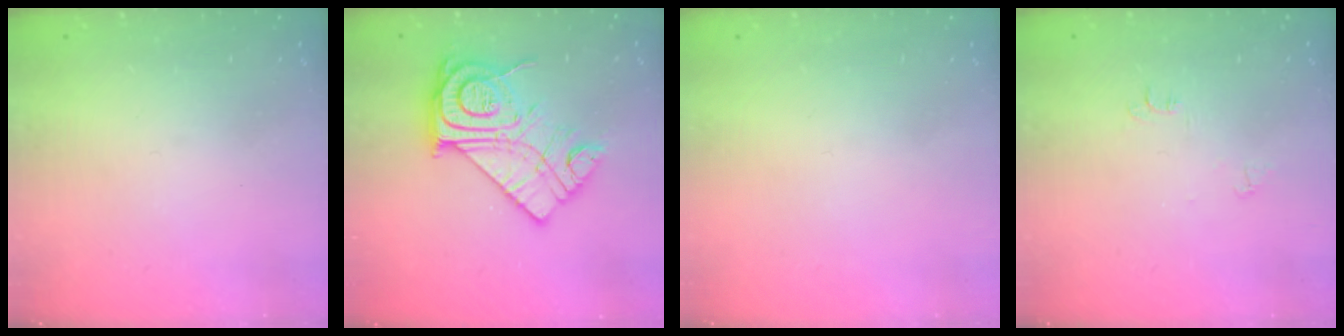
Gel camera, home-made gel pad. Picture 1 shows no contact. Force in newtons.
{"total": 17.4, "press": 17.4, "slide": 1.3}
{"total": 1.7, "press": 1.7, "slide": 0.1}
{"total": 4.3, "press": 4.2, "slide": 0.6}